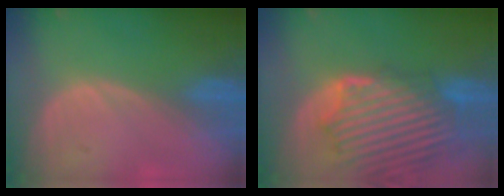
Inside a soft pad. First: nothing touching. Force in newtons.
{"total": 12.7, "press": 11.5, "slide": 5.3}